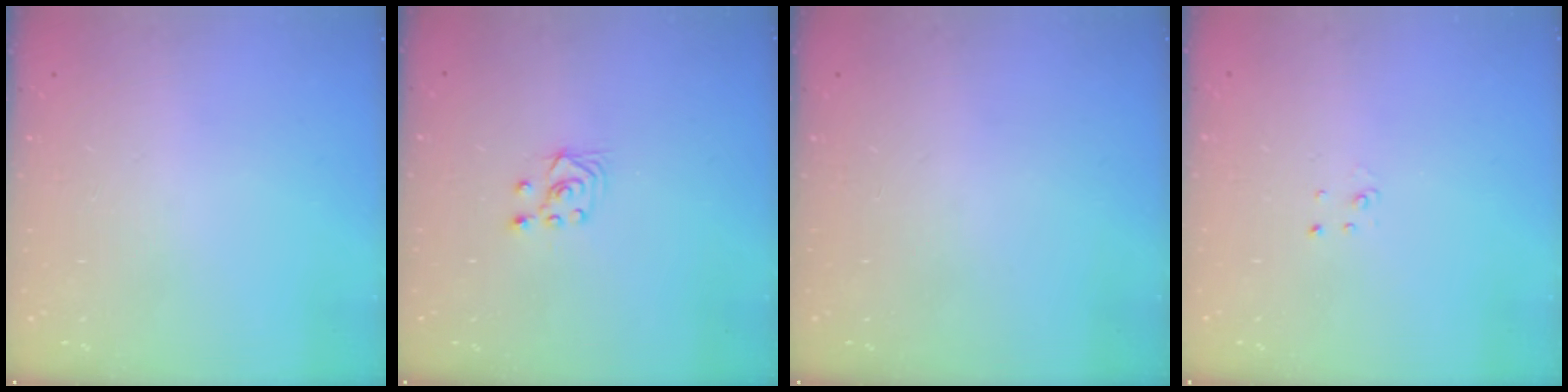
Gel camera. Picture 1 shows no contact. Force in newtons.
{"total": 2.6, "press": 2.5, "slide": 1.0}
{"total": 0.0}
{"total": 2.0, "press": 2.0, "slide": 0.2}